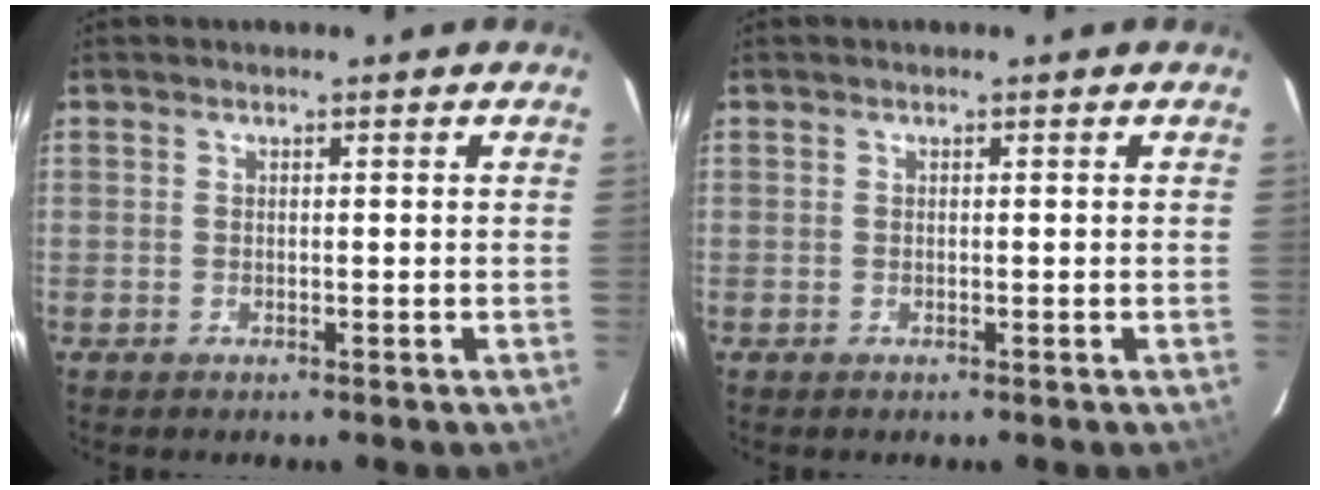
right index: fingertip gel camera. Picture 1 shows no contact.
{"total": 0.0}